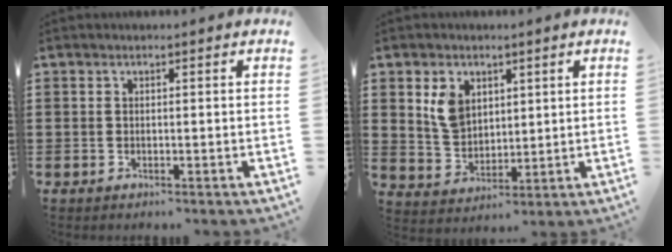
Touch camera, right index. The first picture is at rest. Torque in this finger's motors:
{"motor_torque": [0.81, 0.80, 0.29, 0.10]}